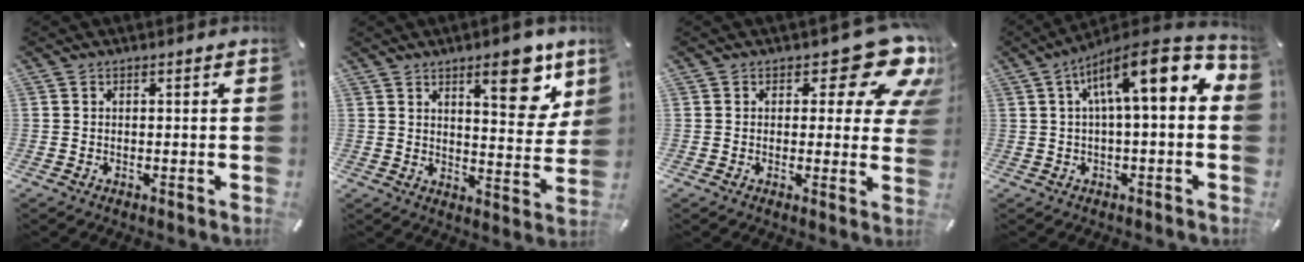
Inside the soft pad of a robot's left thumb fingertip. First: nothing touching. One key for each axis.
{"total": 12.9, "fx": 7.5, "fy": 4.8, "fz": 9.2, "tx": -0.098, "ty": -0.049, "tz": 0.117}
{"total": 13.8, "fx": 7.4, "fy": 6.2, "fz": 9.9, "tx": -0.113, "ty": -0.051, "tz": 0.122}
{"total": 13.9, "fx": 3.9, "fy": 4.4, "fz": 12.6, "tx": -0.193, "ty": -0.020, "tz": 0.061}